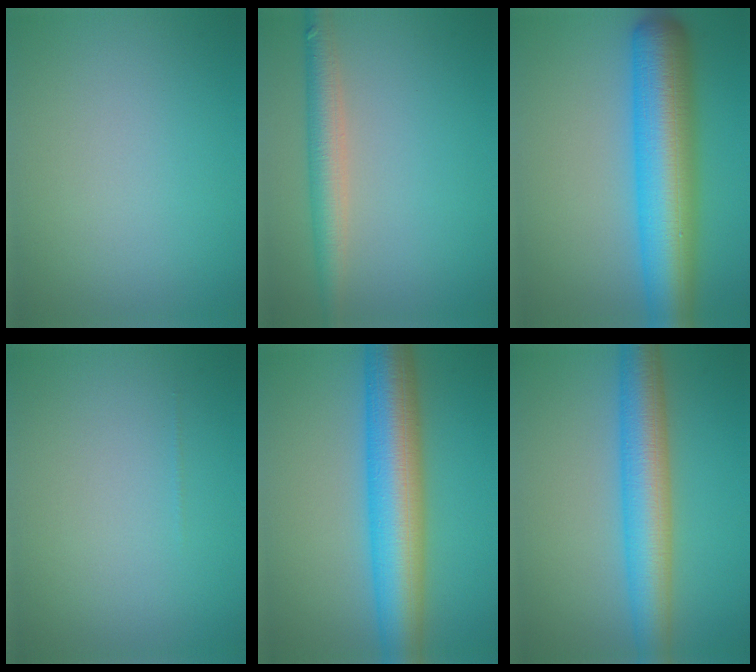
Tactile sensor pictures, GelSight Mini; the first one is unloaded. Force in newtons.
{"total": 3.8, "press": 3.8, "slide": 0.3}
{"total": 10.5, "press": 10.5, "slide": 0.2}
{"total": 0.0}
{"total": 9.7, "press": 9.7, "slide": 0.2}
{"total": 6.9, "press": 6.9, "slide": 0.1}